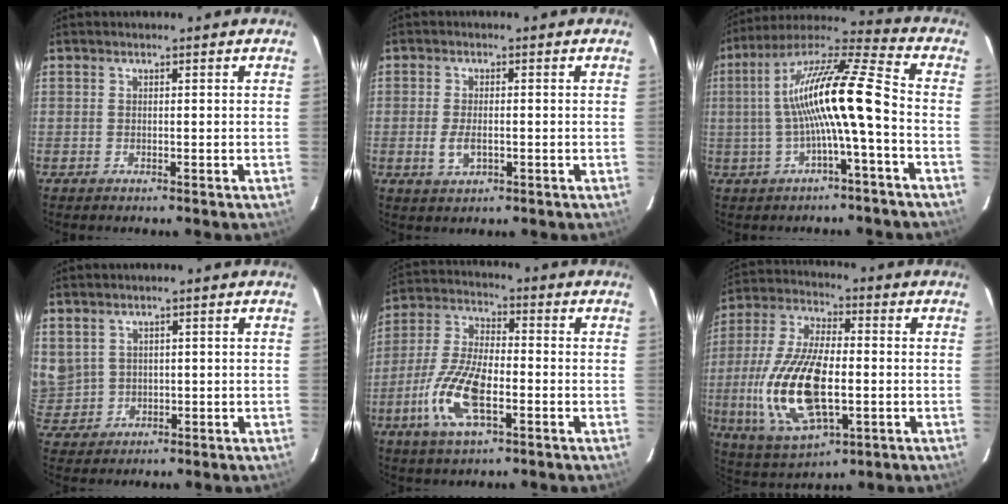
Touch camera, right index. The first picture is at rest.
{"total": 4.0, "force": [-1.1, 1.8, 3.3], "torque": [-0.070, -0.004, -0.017]}
{"total": 15.1, "force": [-1.9, 0.9, 15.0], "torque": [-0.276, 0.017, -0.034]}
{"total": 8.1, "force": [2.2, 7.3, 2.8], "torque": [-0.076, 0.013, 0.071]}
{"total": 13.2, "force": [-4.9, 5.0, 11.2], "torque": [-0.242, -0.005, -0.096]}
{"total": 19.2, "force": [-3.5, 8.2, 17.0], "torque": [-0.362, -0.011, -0.058]}